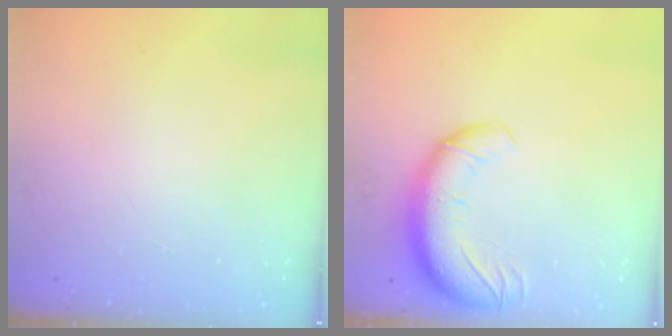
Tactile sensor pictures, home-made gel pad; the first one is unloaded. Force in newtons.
{"total": 13.4, "press": 13.0, "slide": 3.3}